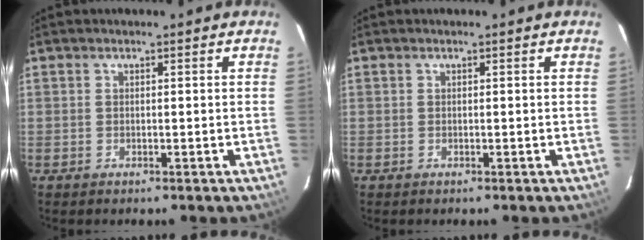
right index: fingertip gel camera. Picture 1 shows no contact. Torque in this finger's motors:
{"motor_torque": [0.00, 0.00, 0.00, 0.00]}